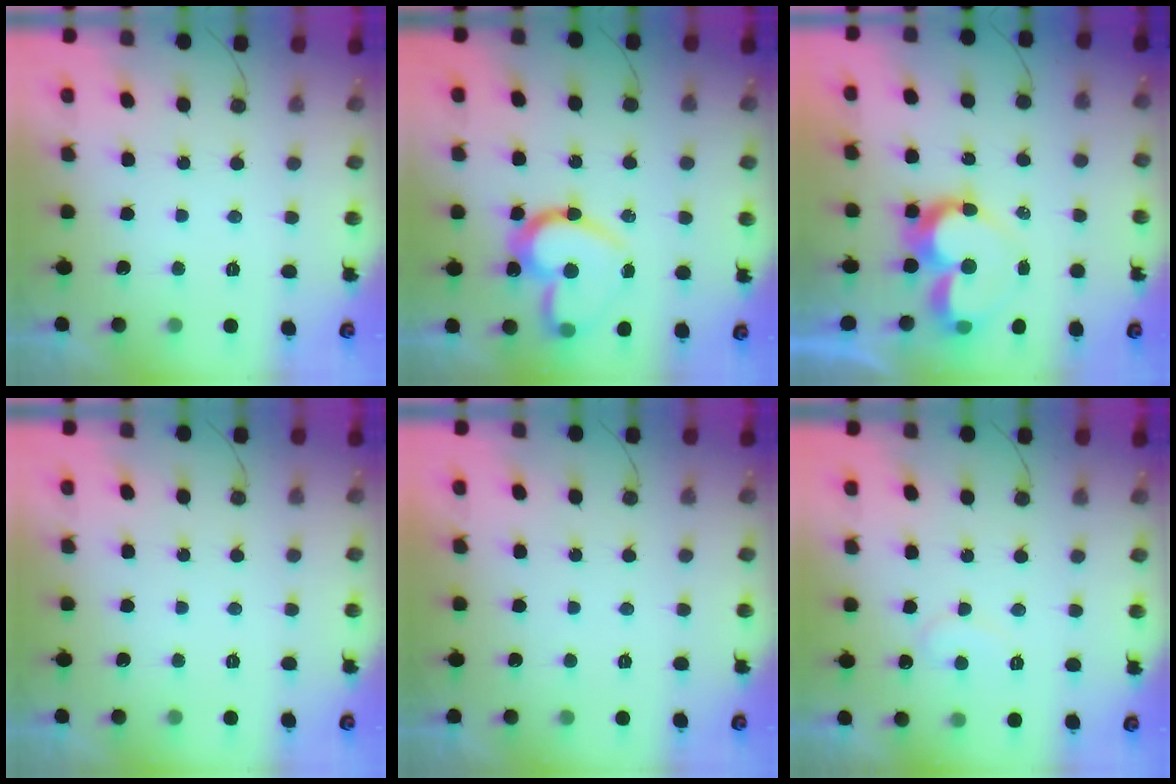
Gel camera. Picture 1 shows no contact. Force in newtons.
{"total": 19.4, "press": 19.3, "slide": 1.8}
{"total": 12.3, "press": 12.2, "slide": 1.1}
{"total": 0.0}
{"total": 1.7, "press": 1.7, "slide": 0.0}
{"total": 6.2, "press": 6.2, "slide": 0.4}